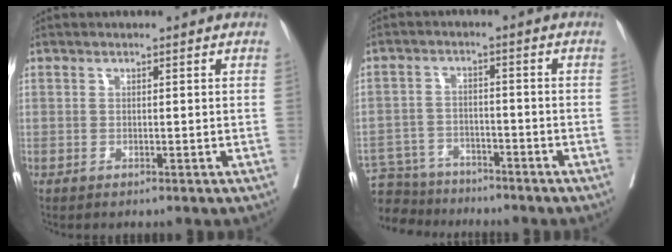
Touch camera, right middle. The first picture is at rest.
{"total": 9.1, "force": [-8.4, 3.4, 0.9], "torque": [-0.023, 0.010, -0.138]}